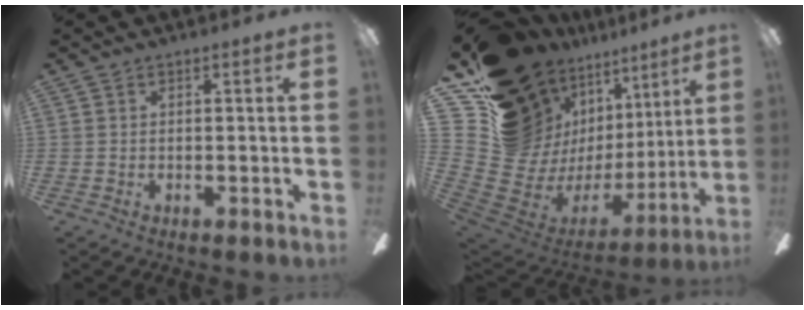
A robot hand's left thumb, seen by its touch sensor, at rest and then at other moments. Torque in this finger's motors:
{"motor_torque": [3.27, 1.73, 1.55, -1.22, 0.39]}